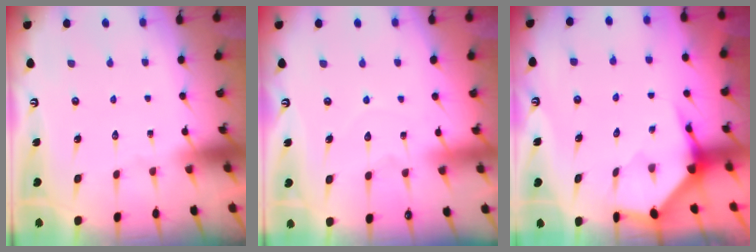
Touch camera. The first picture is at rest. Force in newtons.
{"total": 5.3, "press": 5.3, "slide": 0.3}
{"total": 4.0, "press": 3.9, "slide": 0.4}